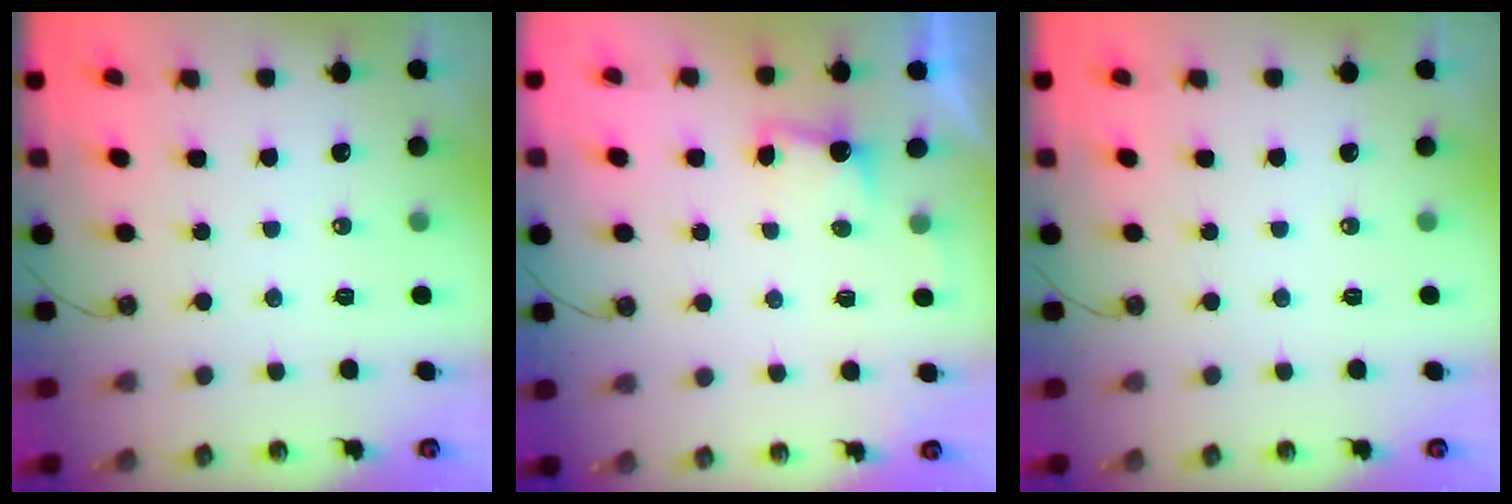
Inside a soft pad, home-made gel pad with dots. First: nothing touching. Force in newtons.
{"total": 2.3, "press": 2.1, "slide": 1.0}
{"total": 0.0}